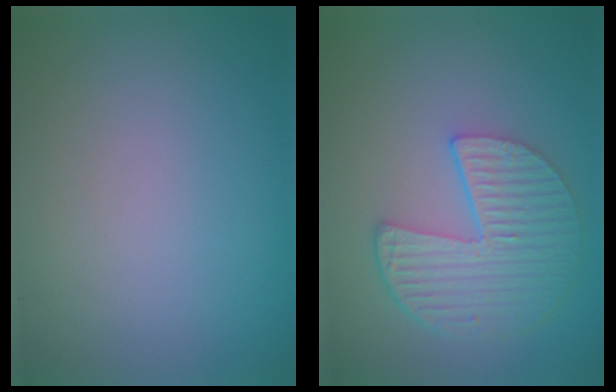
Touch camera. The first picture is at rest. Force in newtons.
{"total": 5.6, "press": 4.2, "slide": 3.7}